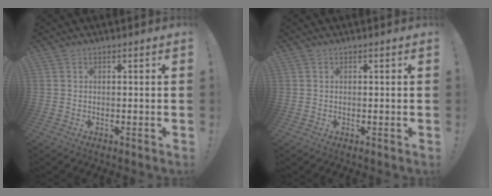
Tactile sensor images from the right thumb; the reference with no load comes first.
{"total": 0.0}